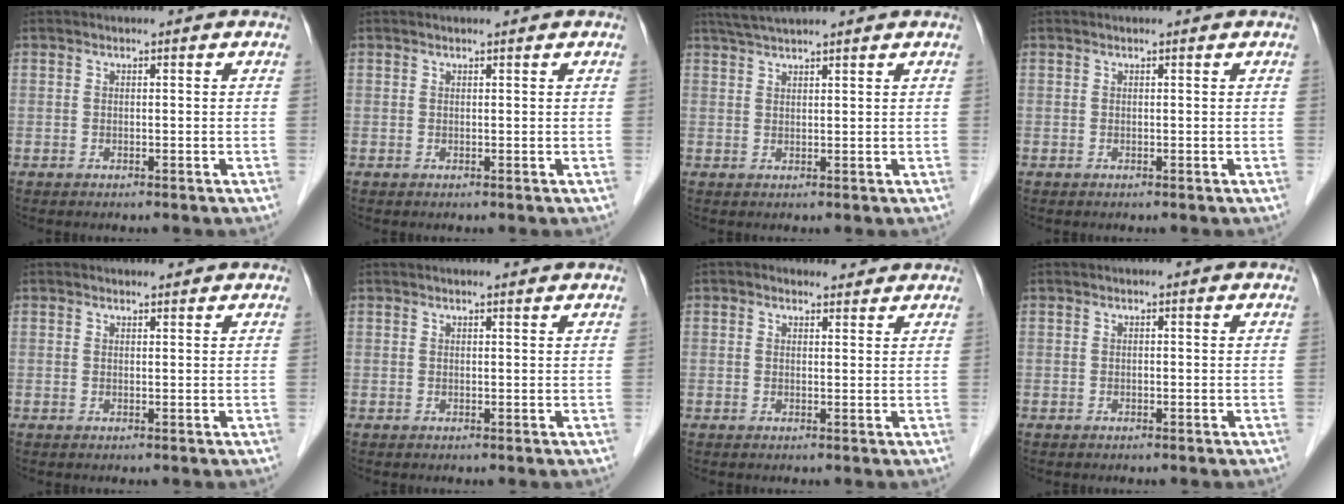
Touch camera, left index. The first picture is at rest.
{"total": 0.7, "force": [0.7, 0.0, 0.3], "torque": [-0.007, 0.003, 0.011]}
{"total": 5.1, "force": [4.5, -0.3, 2.4], "torque": [-0.042, 0.032, 0.081]}
{"total": 0.0}
{"total": 0.8, "force": [0.8, 0.2, 0.0], "torque": [-0.010, -0.002, 0.012]}
{"total": 1.1, "force": [1.1, -0.1, 0.3], "torque": [-0.008, 0.003, 0.017]}
{"total": 2.2, "force": [1.8, 1.3, 0.3], "torque": [-0.006, 0.011, 0.023]}
{"total": 0.0}